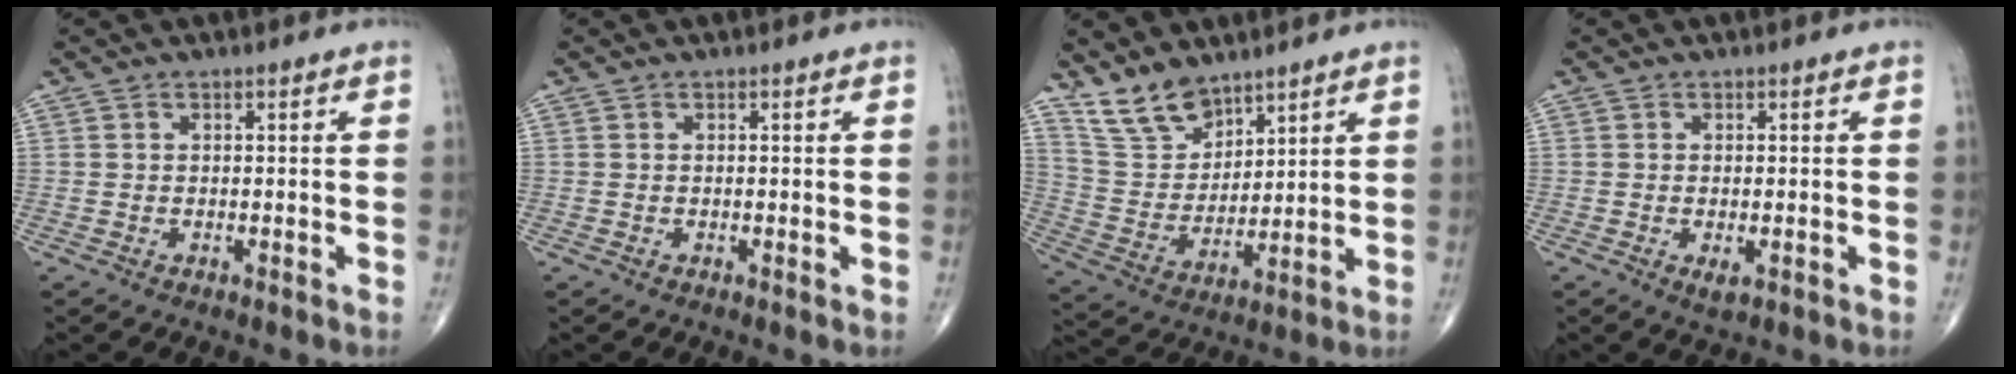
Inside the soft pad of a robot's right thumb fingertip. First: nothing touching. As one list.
[{"total": 0.0}, {"total": 10.3, "force": [8.1, 5.1, 3.9], "torque": [-0.059, -0.047, 0.173]}, {"total": 2.0, "force": [-0.6, 0.8, 1.8], "torque": [-0.030, -0.005, -0.007]}]